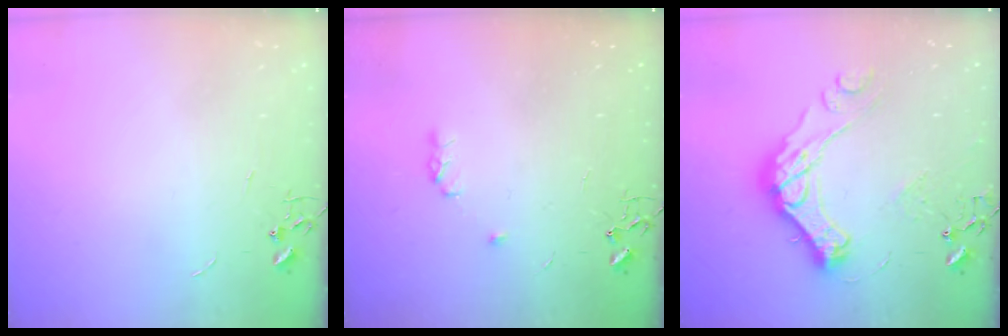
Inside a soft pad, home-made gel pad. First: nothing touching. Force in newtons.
{"total": 4.2, "press": 4.1, "slide": 0.6}
{"total": 18.7, "press": 18.6, "slide": 1.4}